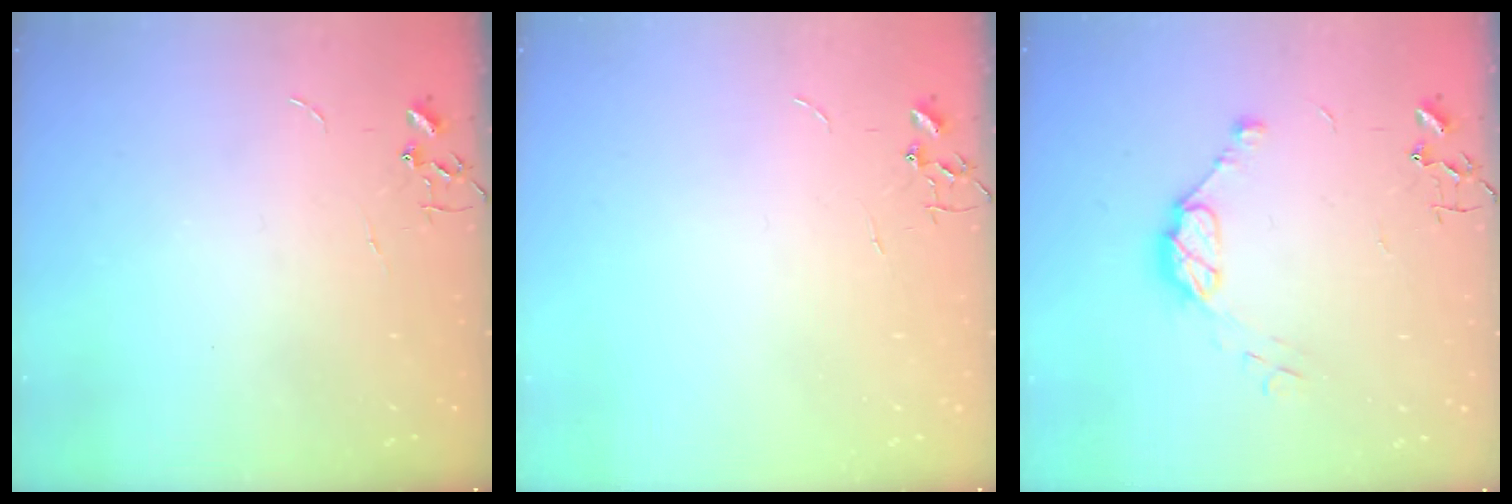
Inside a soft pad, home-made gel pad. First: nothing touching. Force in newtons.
{"total": 0.0}
{"total": 9.4, "press": 9.4, "slide": 0.6}